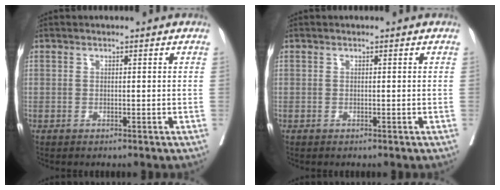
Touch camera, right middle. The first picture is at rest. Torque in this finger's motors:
{"motor_torque": [0.20, -0.09, -0.02, -0.01]}